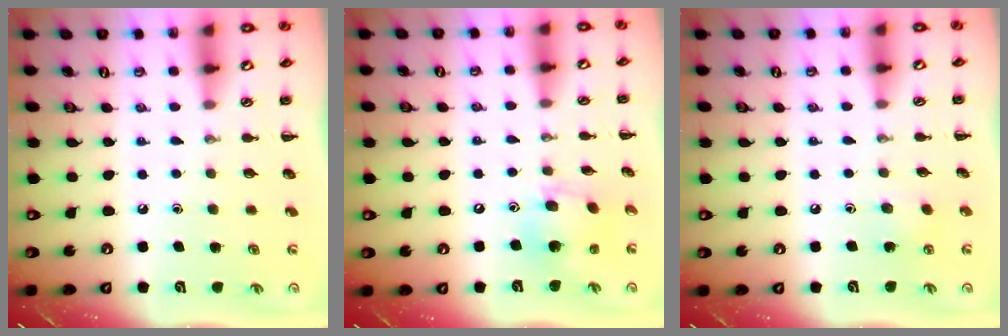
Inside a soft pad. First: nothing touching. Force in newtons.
{"total": 10.8, "press": 10.5, "slide": 2.6}
{"total": 3.7, "press": 3.5, "slide": 1.1}